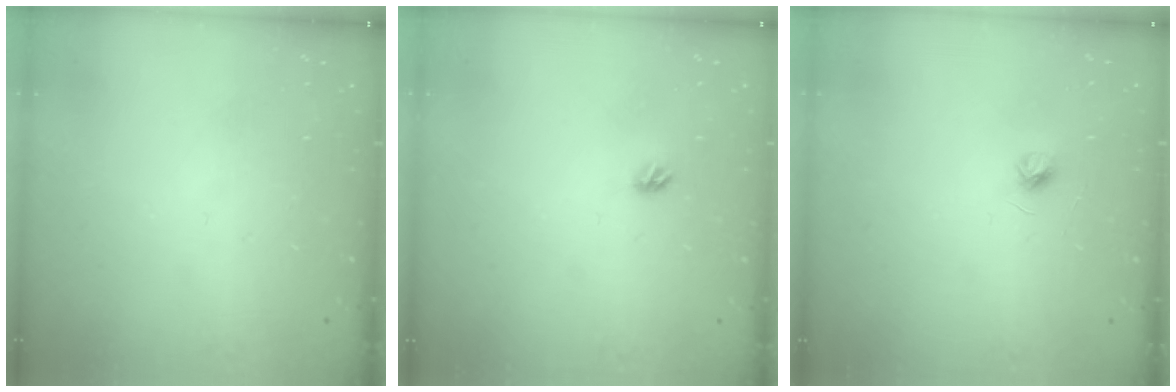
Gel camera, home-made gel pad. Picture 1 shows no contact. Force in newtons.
{"total": 3.8, "press": 3.8, "slide": 0.7}
{"total": 4.1, "press": 4.0, "slide": 0.4}